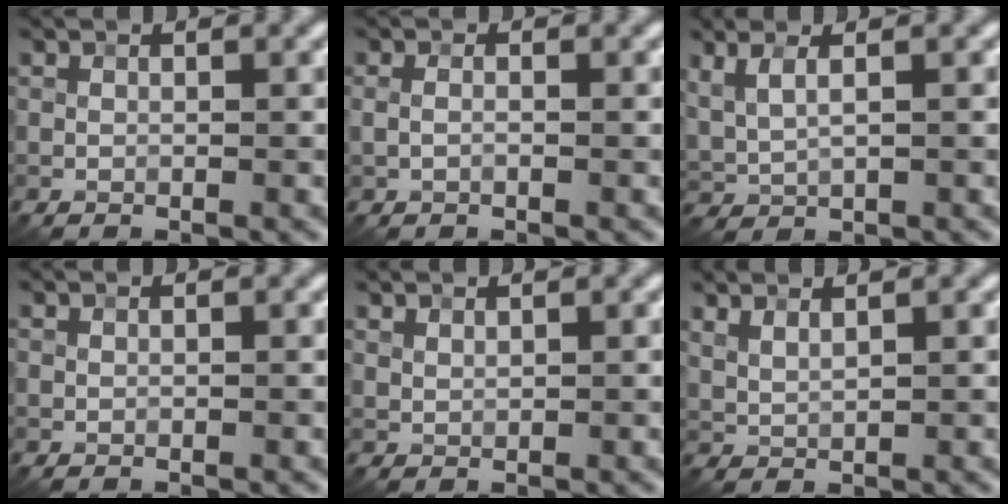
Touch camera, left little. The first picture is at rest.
{"total": 0.7, "force": [-0.2, 0.3, 0.6], "torque": [-0.018, 0.002, -0.005]}
{"total": 2.6, "force": [1.6, 0.7, 1.9], "torque": [-0.056, 0.002, 0.037]}
{"total": 0.0}
{"total": 1.0, "force": [1.0, 0.2, 0.1], "torque": [-0.007, 0.000, 0.025]}
{"total": 1.8, "force": [1.6, 0.2, 0.7], "torque": [-0.023, 0.000, 0.037]}